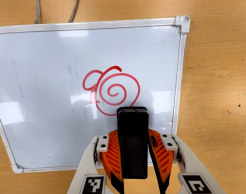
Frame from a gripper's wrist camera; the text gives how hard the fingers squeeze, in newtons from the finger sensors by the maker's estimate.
{"total": 6.7, "left": 5.2, "right": 8.2}